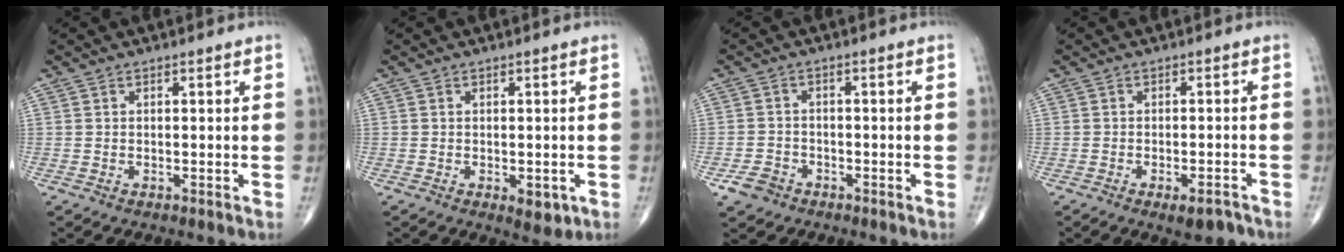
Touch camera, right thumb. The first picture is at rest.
{"total": 3.7, "force": [-1.2, 1.9, 3.0], "torque": [-0.027, -0.005, -0.008]}
{"total": 3.8, "force": [-2.3, 2.8, 1.1], "torque": [-0.013, 0.015, -0.040]}
{"total": 4.3, "force": [-2.8, 1.6, 2.9], "torque": [-0.036, 0.013, -0.034]}